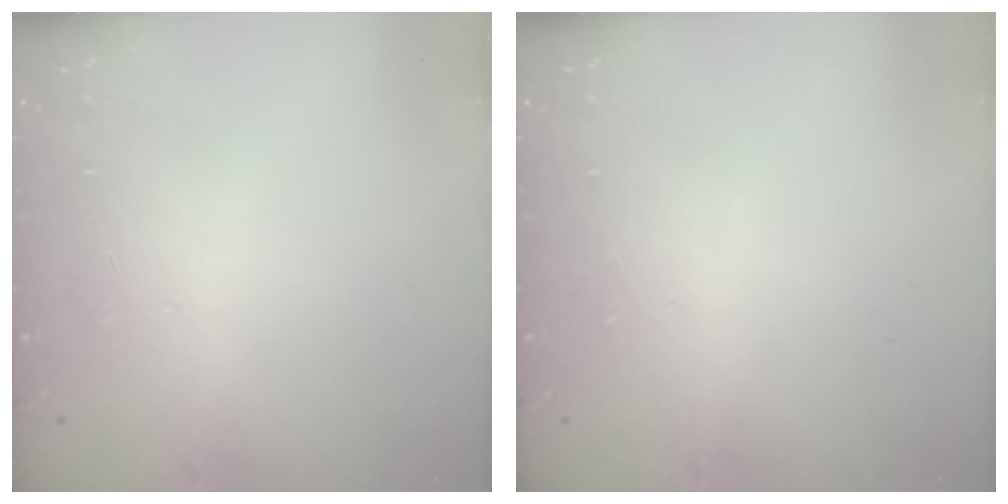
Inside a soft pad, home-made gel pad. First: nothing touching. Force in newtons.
{"total": 0.0}